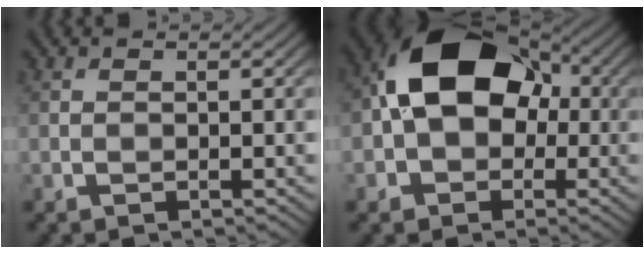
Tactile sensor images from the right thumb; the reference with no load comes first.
{"total": 13.6, "force": [0.9, 9.5, 9.6], "torque": [-0.162, 0.019, 0.005]}